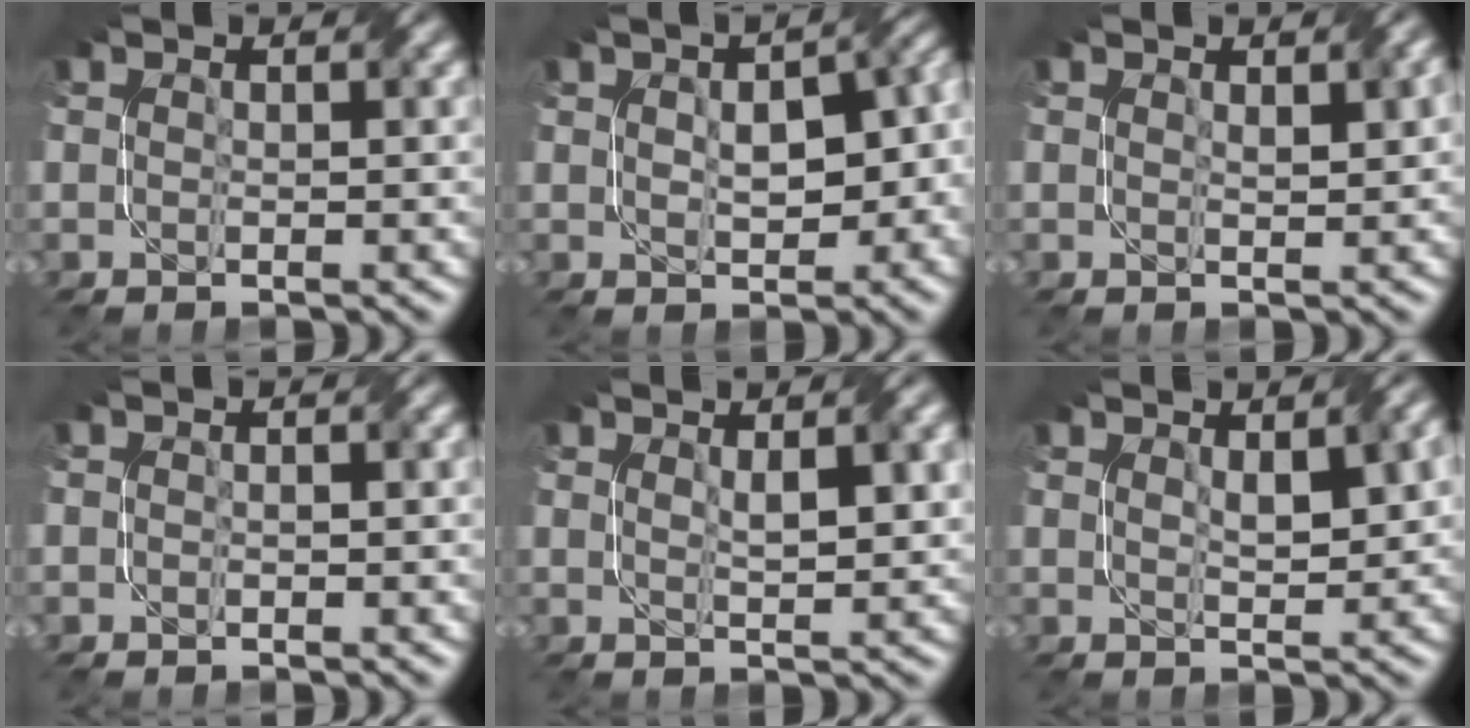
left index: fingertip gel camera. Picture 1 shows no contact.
{"total": 8.3, "force": [0.4, 5.0, 6.7], "torque": [-0.074, 0.015, 0.017]}
{"total": 1.4, "force": [0.7, 0.3, 1.2], "torque": [-0.017, 0.000, 0.014]}
{"total": 0.6, "force": [-0.3, 0.4, 0.3], "torque": [-0.008, -0.005, -0.008]}
{"total": 3.0, "force": [1.0, 0.7, 2.7], "torque": [-0.044, 0.003, 0.021]}
{"total": 3.3, "force": [1.2, 1.0, 2.8], "torque": [-0.049, 0.002, 0.025]}